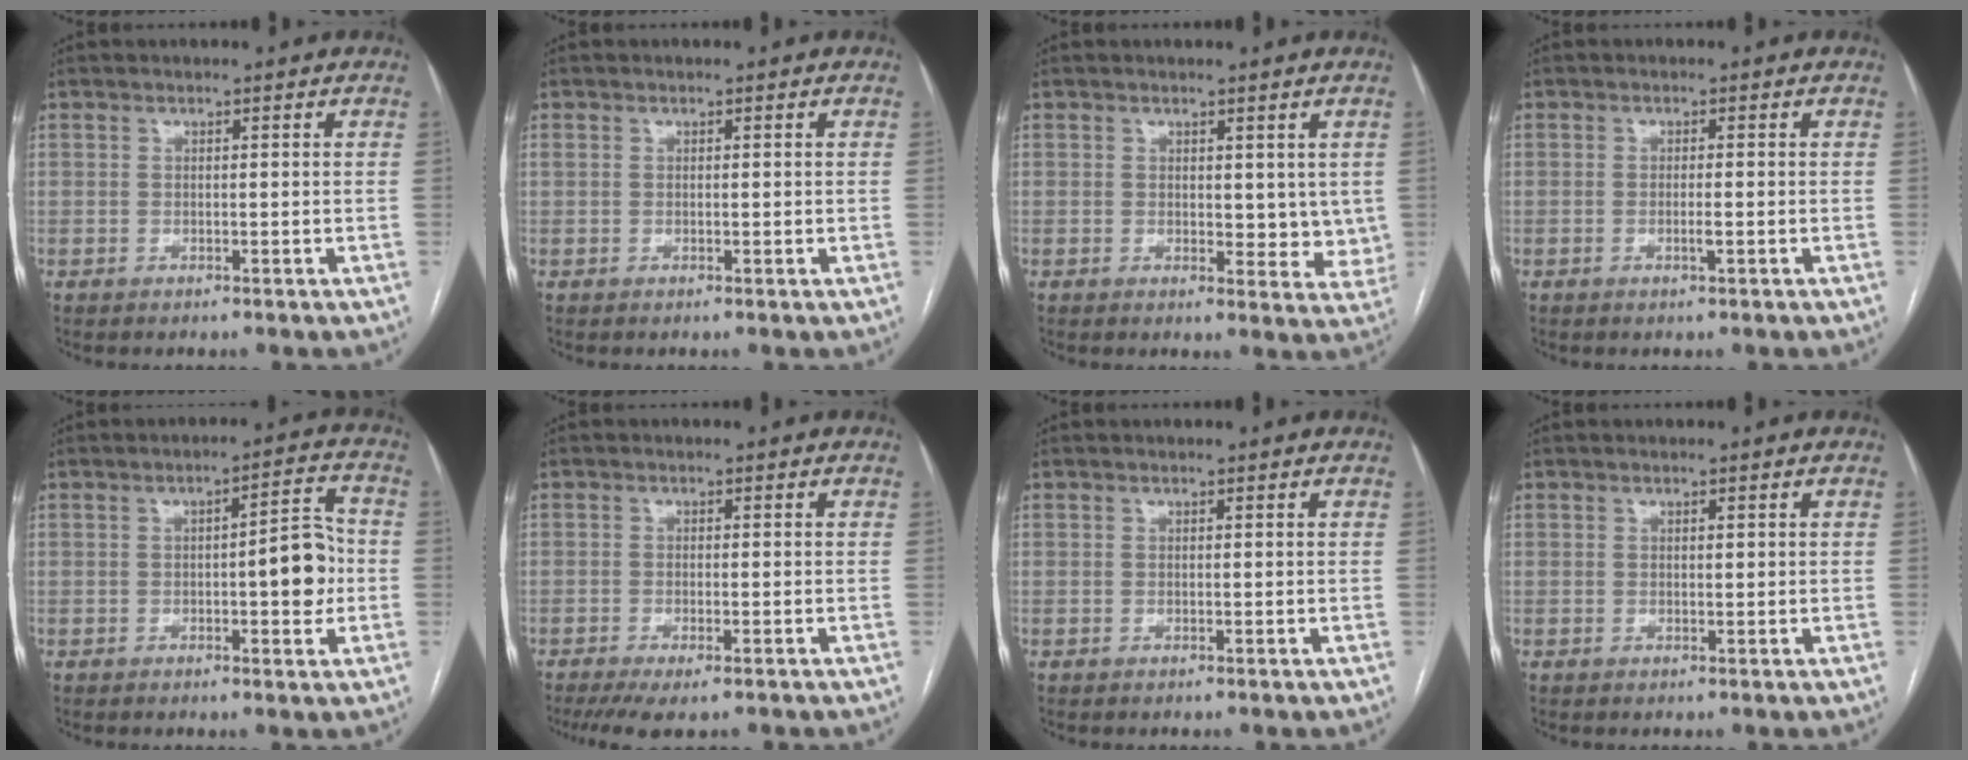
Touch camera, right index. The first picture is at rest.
{"total": 0.7, "force": [0.0, 0.3, 0.6], "torque": [-0.018, 0.006, 0.004]}
{"total": 5.1, "force": [0.8, 3.1, 4.1], "torque": [-0.033, -0.012, 0.012]}
{"total": 1.6, "force": [-0.6, -0.1, 1.4], "torque": [-0.029, -0.002, -0.011]}
{"total": 7.3, "force": [-0.9, 1.9, 7.0], "torque": [-0.088, 0.017, -0.011]}
{"total": 6.3, "force": [-4.6, 1.4, 4.0], "torque": [-0.061, -0.014, -0.073]}
{"total": 0.0}
{"total": 0.5, "force": [0.2, 0.2, 0.5], "torque": [-0.008, 0.000, 0.003]}